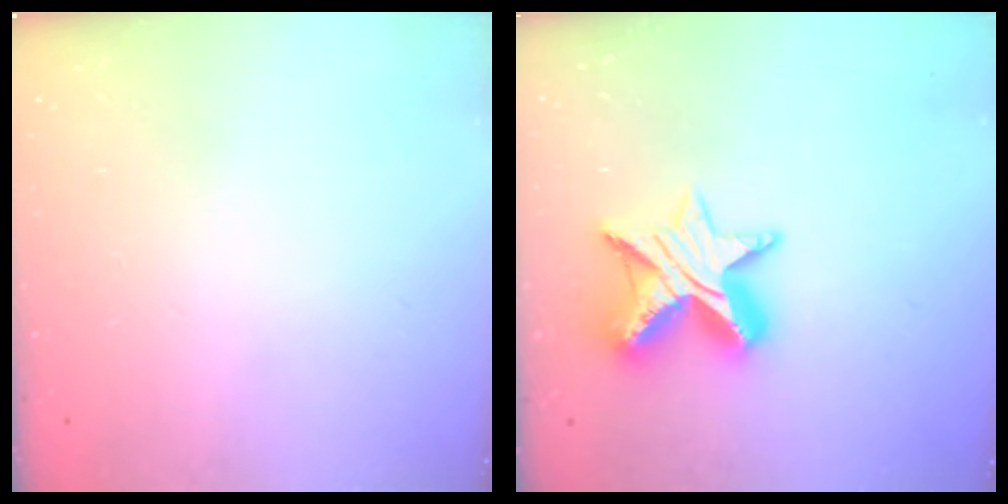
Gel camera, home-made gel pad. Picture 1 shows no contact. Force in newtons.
{"total": 11.3, "press": 11.3, "slide": 0.8}